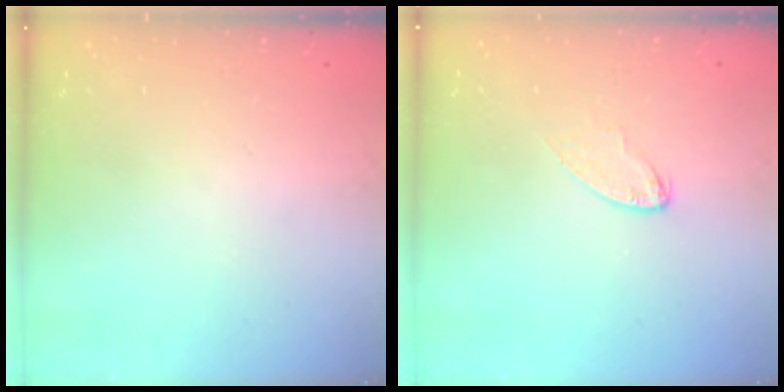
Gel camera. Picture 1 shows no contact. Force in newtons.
{"total": 4.7, "press": 4.6, "slide": 0.4}